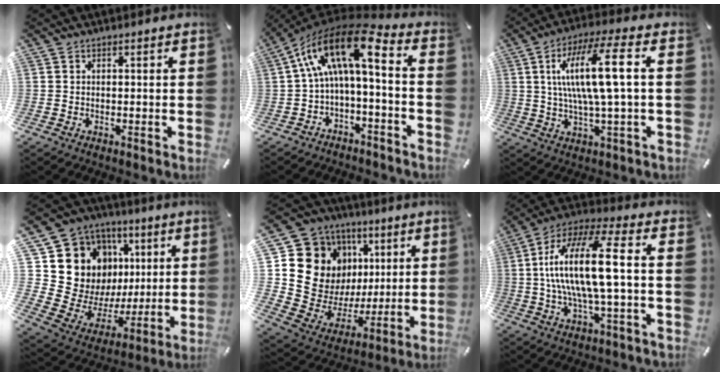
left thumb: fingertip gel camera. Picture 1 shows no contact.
{"total": 15.8, "force": [1.7, 6.4, 14.4], "torque": [-0.271, -0.005, 0.022]}
{"total": 15.1, "force": [2.5, 2.4, 14.7], "torque": [-0.293, 0.001, 0.031]}
{"total": 16.0, "force": [6.3, 14.0, 4.5], "torque": [-0.070, -0.070, 0.151]}
{"total": 15.5, "force": [5.9, 13.7, 4.3], "torque": [-0.066, -0.059, 0.140]}
{"total": 18.5, "force": [0.5, 4.4, 18.0], "torque": [-0.377, -0.008, -0.008]}